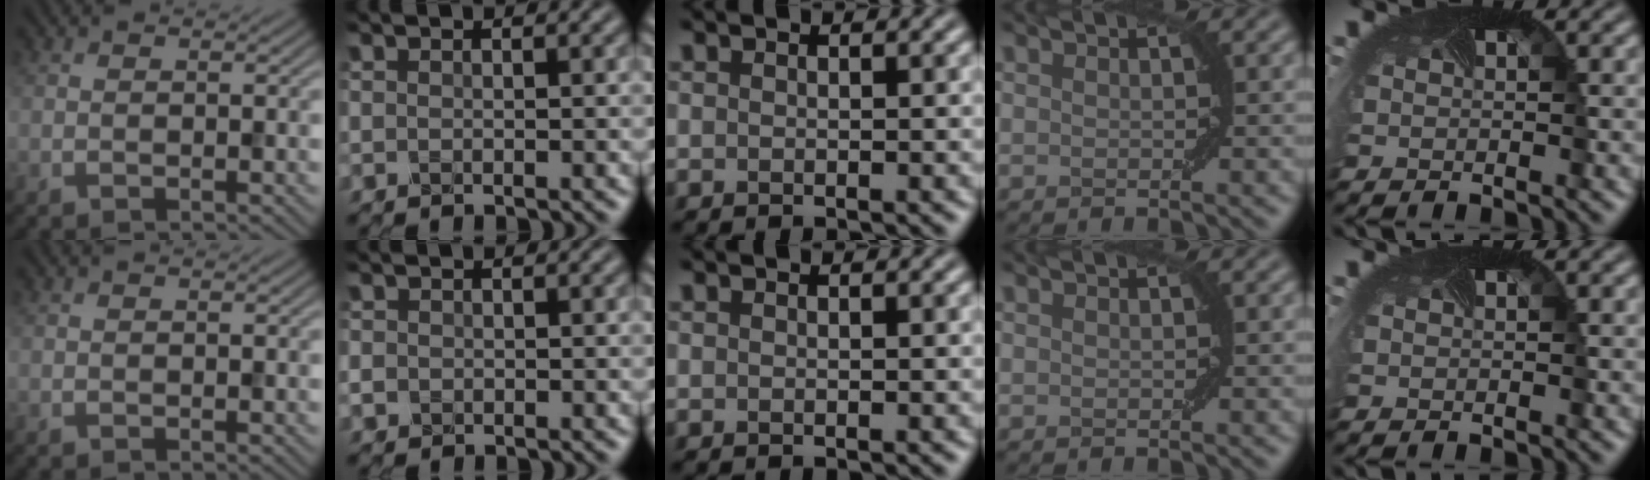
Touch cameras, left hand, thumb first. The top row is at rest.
{"index": {"total": 1.1, "force": [-0.2, 1.0, 0.3], "torque": [-0.004, -0.005, -0.008]}}